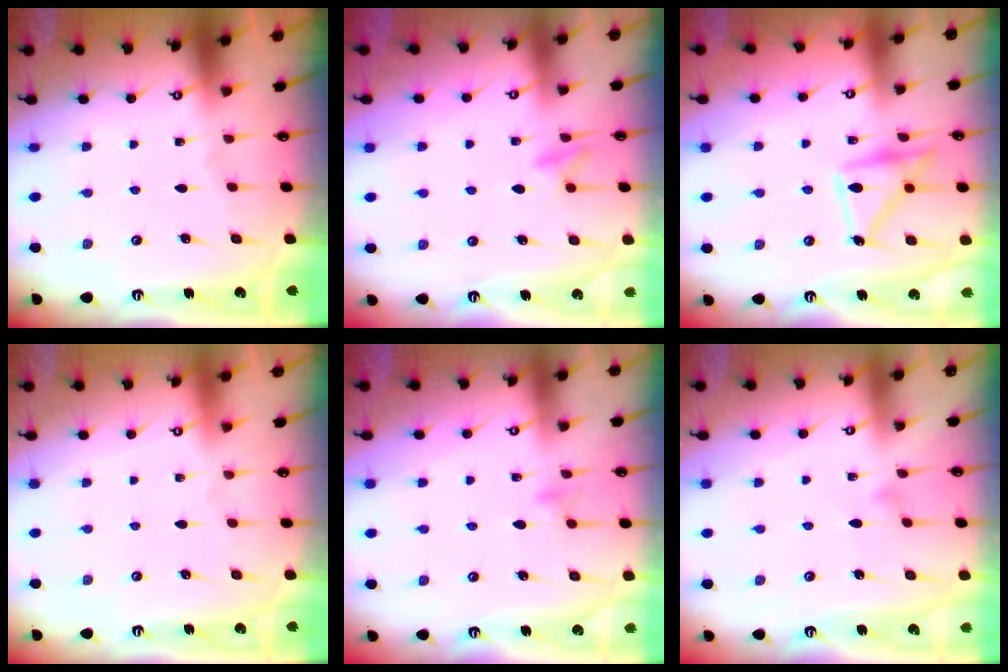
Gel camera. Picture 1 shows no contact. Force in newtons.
{"total": 8.2, "press": 8.2, "slide": 0.8}
{"total": 18.0, "press": 18.0, "slide": 1.1}
{"total": 4.0, "press": 4.0, "slide": 0.2}
{"total": 7.4, "press": 7.4, "slide": 0.4}
{"total": 7.3, "press": 7.3, "slide": 0.5}